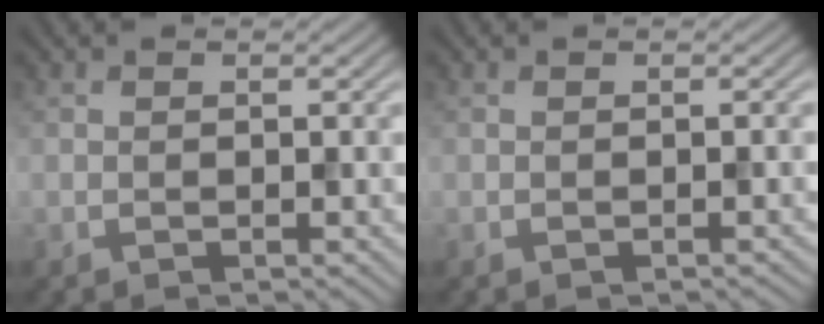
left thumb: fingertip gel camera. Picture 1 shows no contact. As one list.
[{"total": 0.0}]